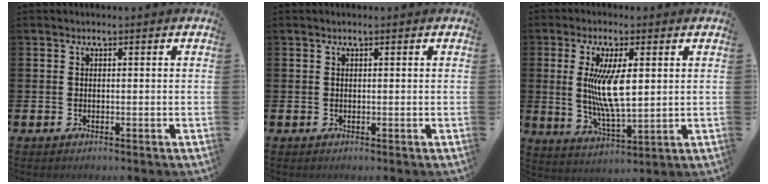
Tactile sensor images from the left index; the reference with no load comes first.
{"total": 0.0}
{"total": 8.5, "force": [2.1, 2.7, 7.8], "torque": [-0.148, -0.002, 0.031]}